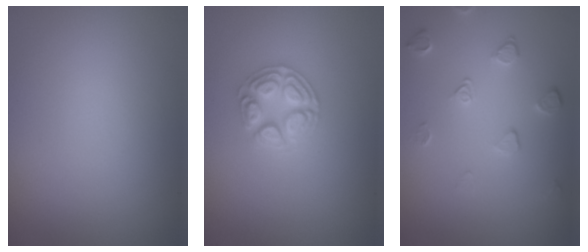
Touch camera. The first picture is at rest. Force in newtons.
{"total": 2.9, "press": 2.8, "slide": 0.3}
{"total": 2.0, "press": 1.3, "slide": 1.5}